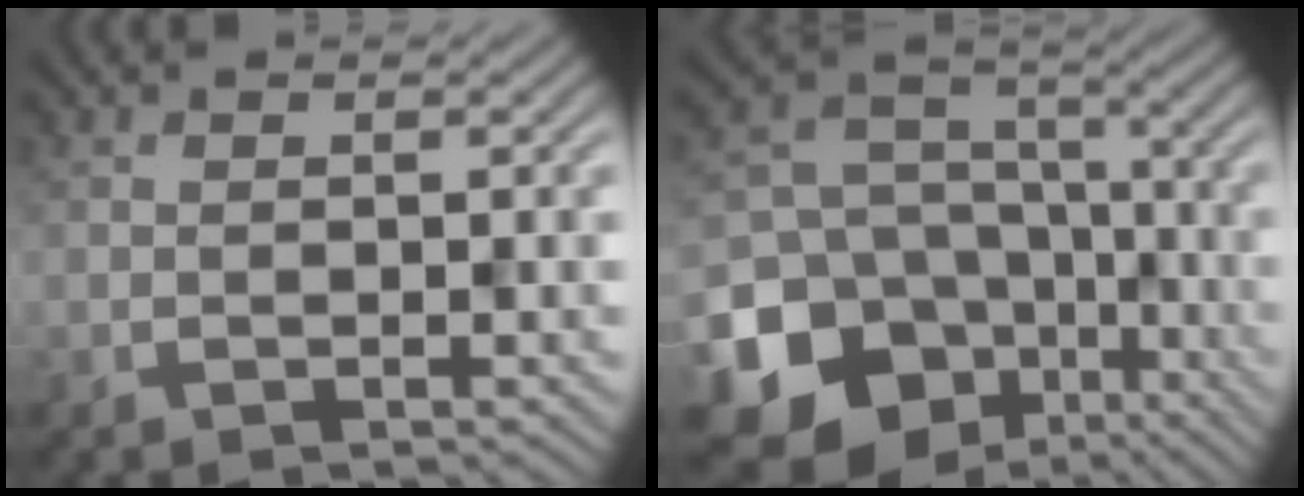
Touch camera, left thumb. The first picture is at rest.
{"total": 16.5, "force": [-7.7, 13.4, 5.7], "torque": [-0.167, -0.043, -0.112]}